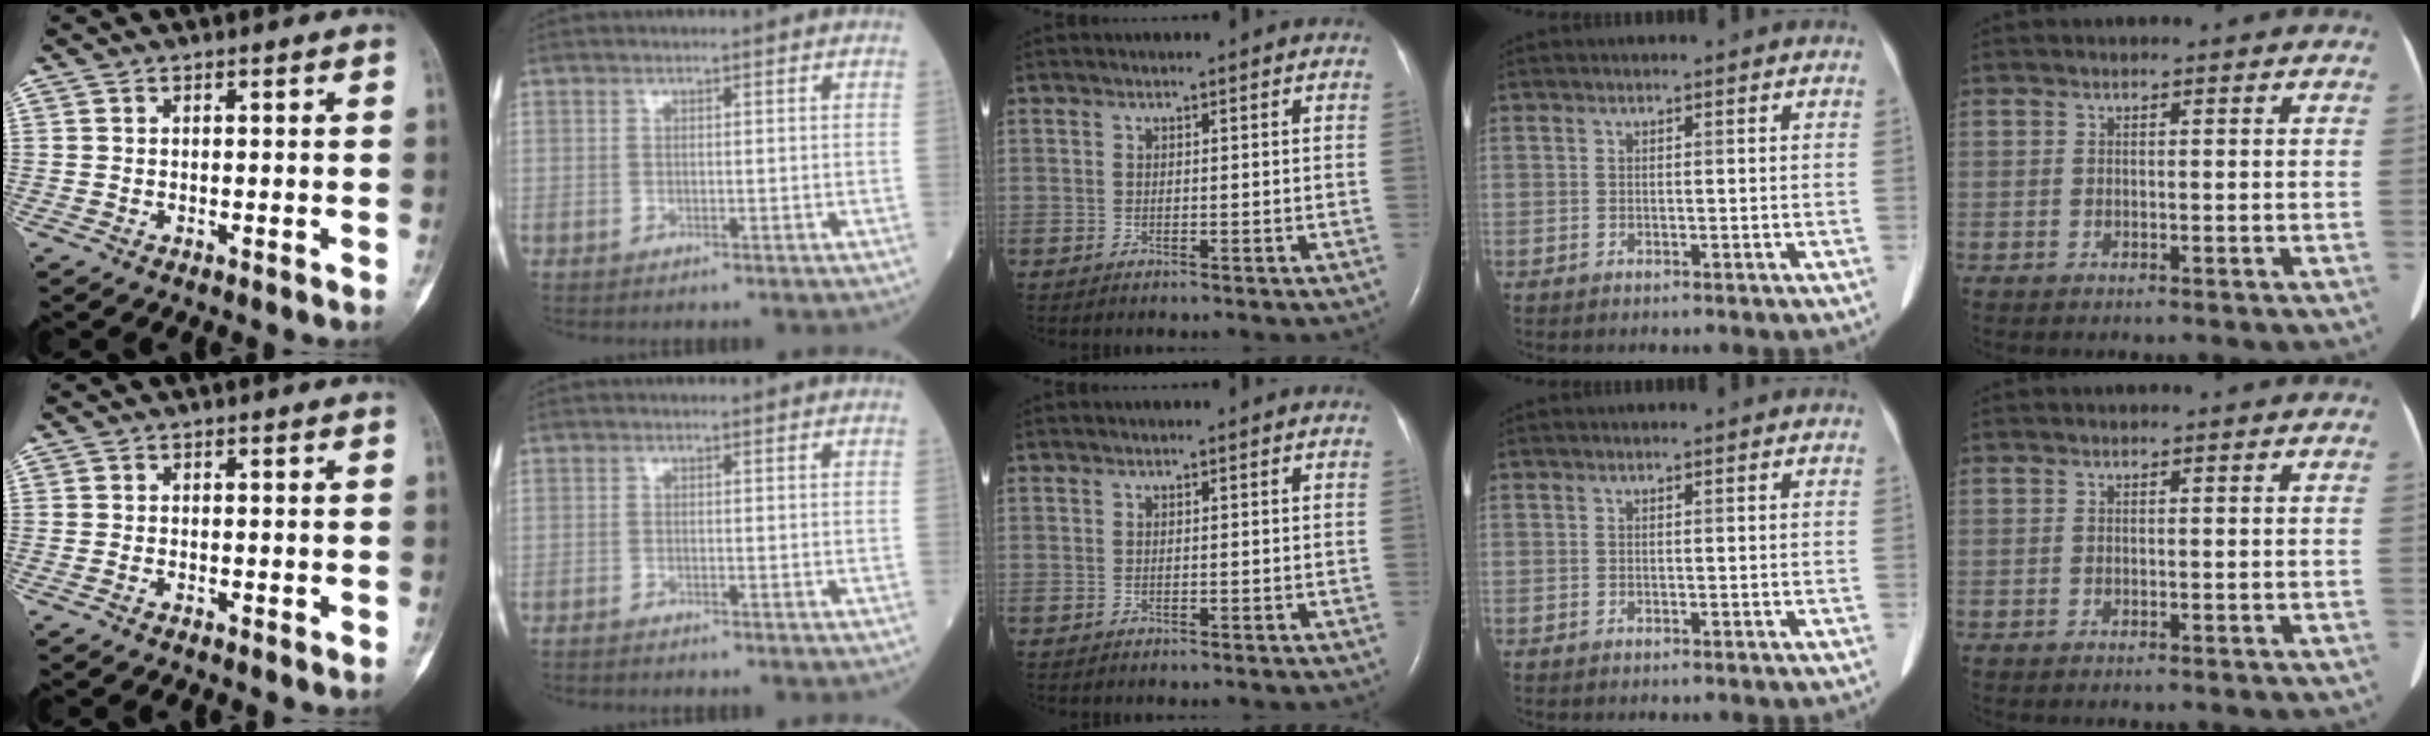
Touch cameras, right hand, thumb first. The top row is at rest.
{"thumb": {"total": 0.8, "force": [-0.4, 0.4, 0.5], "torque": [-0.010, 0.000, -0.008]}, "index": {"total": 1.4, "force": [-1.3, 0.1, 0.5], "torque": [-0.012, -0.003, -0.020]}}